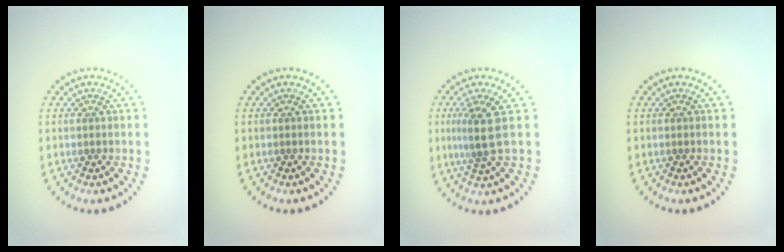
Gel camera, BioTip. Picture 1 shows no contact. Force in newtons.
{"total": 0.0}
{"total": 2.8, "press": 2.2, "slide": 1.8}
{"total": 0.0}